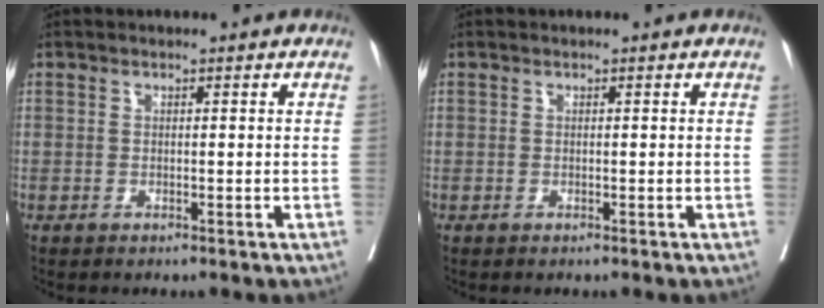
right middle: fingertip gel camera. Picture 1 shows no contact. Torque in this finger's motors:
{"motor_torque": [0.00, 0.00, 0.00, 0.00]}